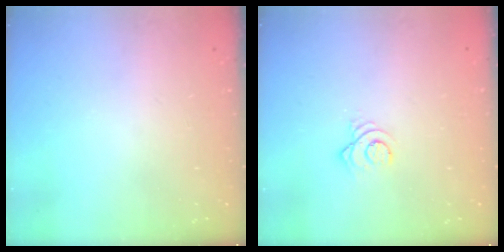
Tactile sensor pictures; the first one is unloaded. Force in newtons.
{"total": 2.9, "press": 2.9, "slide": 0.1}